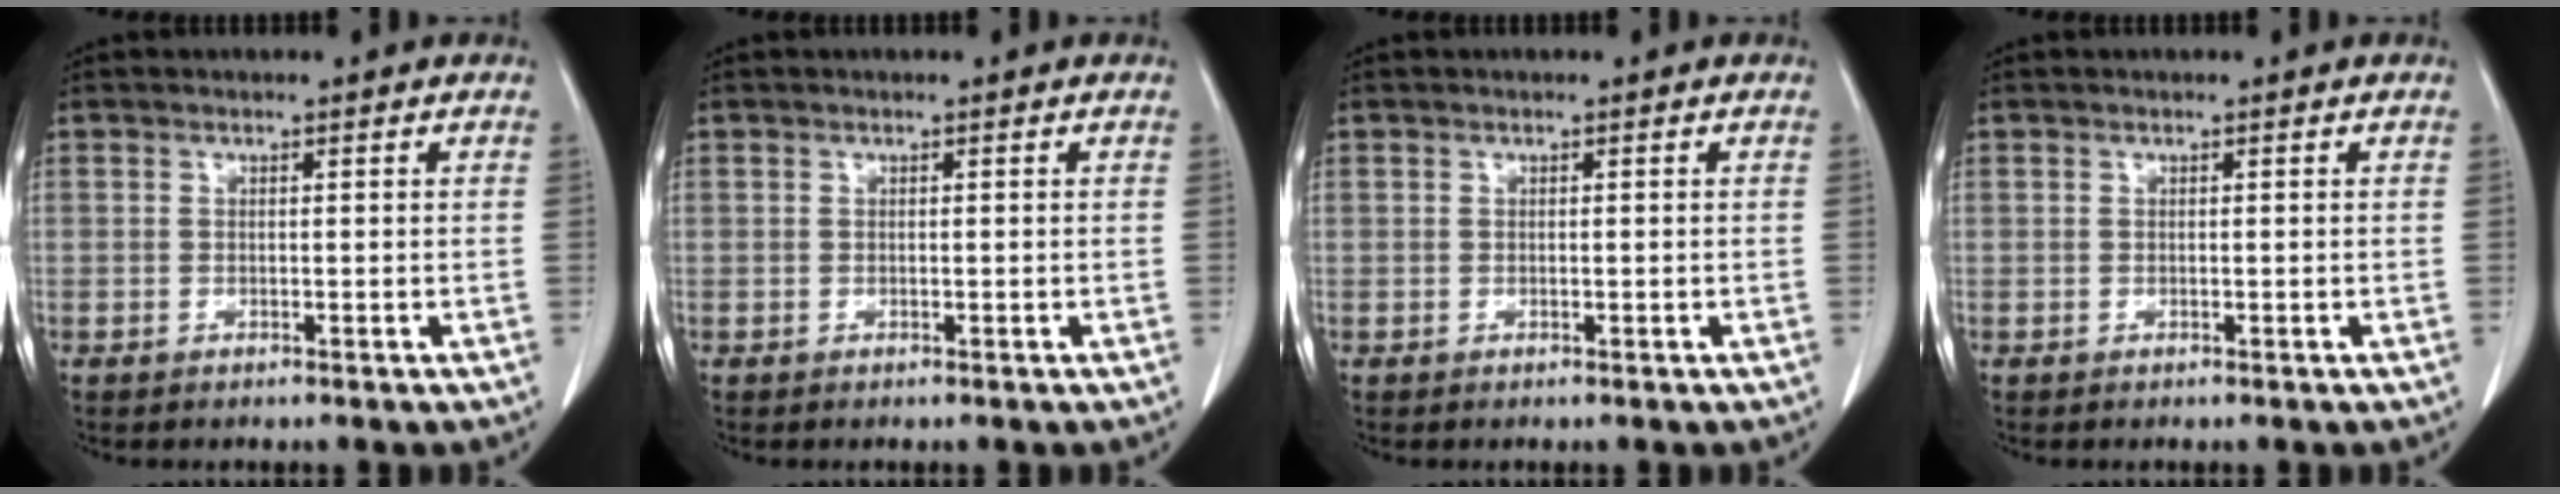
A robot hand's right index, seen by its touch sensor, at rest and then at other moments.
{"total": 0.0}
{"total": 0.0}
{"total": 0.0}